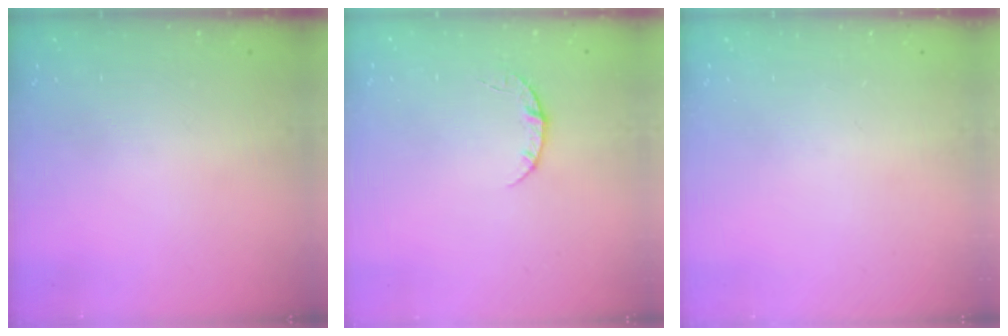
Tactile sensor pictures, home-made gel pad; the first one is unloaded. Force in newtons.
{"total": 3.5, "press": 3.5, "slide": 0.4}
{"total": 0.0}